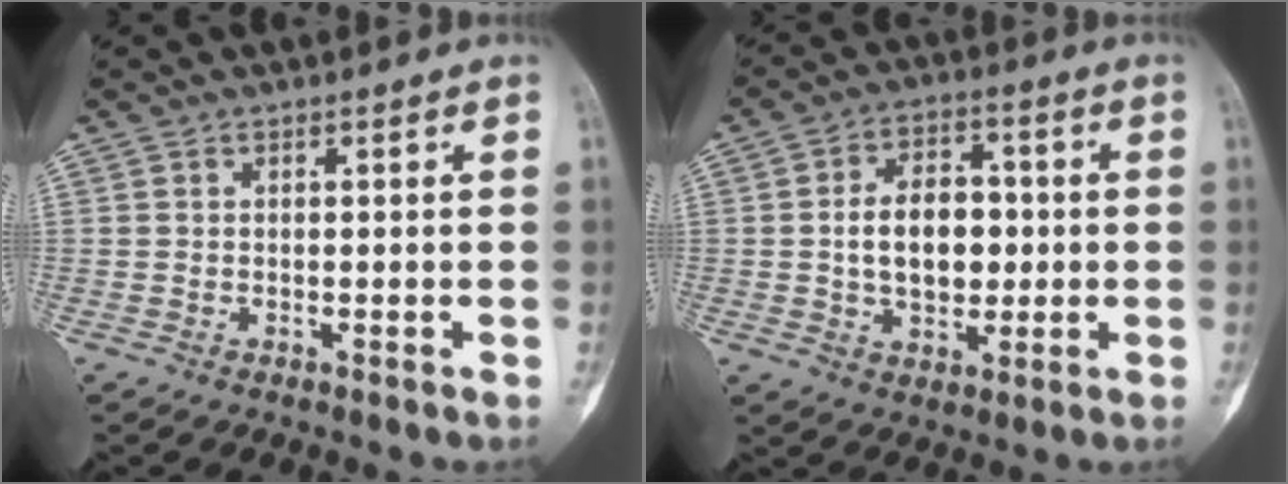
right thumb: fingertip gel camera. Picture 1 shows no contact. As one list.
[{"total": 11.2, "force": [-0.2, 7.3, 8.4], "torque": [-0.108, 0.016, -0.005]}]